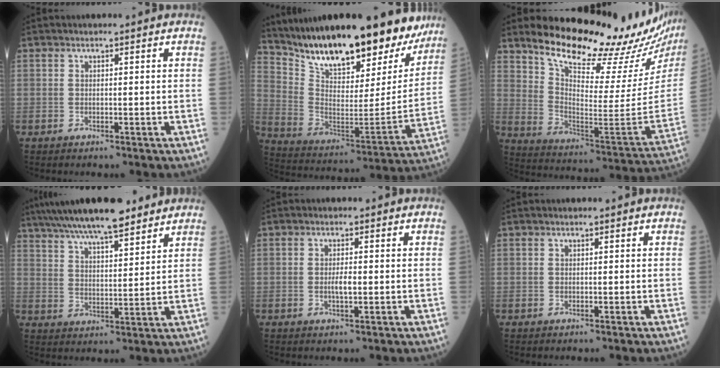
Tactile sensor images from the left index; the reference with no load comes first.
{"total": 20.1, "force": [16.0, 4.5, 11.3], "torque": [-0.197, 0.006, 0.287]}
{"total": 24.6, "force": [21.2, 2.8, 12.1], "torque": [-0.196, -0.094, 0.293]}
{"total": 15.0, "force": [12.2, 2.4, 8.4], "torque": [-0.149, 0.029, 0.200]}
{"total": 2.0, "force": [-0.5, 0.4, 1.9], "torque": [-0.037, -0.002, -0.010]}
{"total": 0.0}